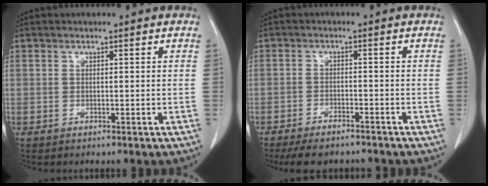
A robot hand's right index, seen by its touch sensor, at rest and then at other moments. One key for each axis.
{"total": 7.2, "fx": -6.2, "fy": 2.1, "fz": 2.9, "tx": -0.039, "ty": -0.009, "tz": -0.095}